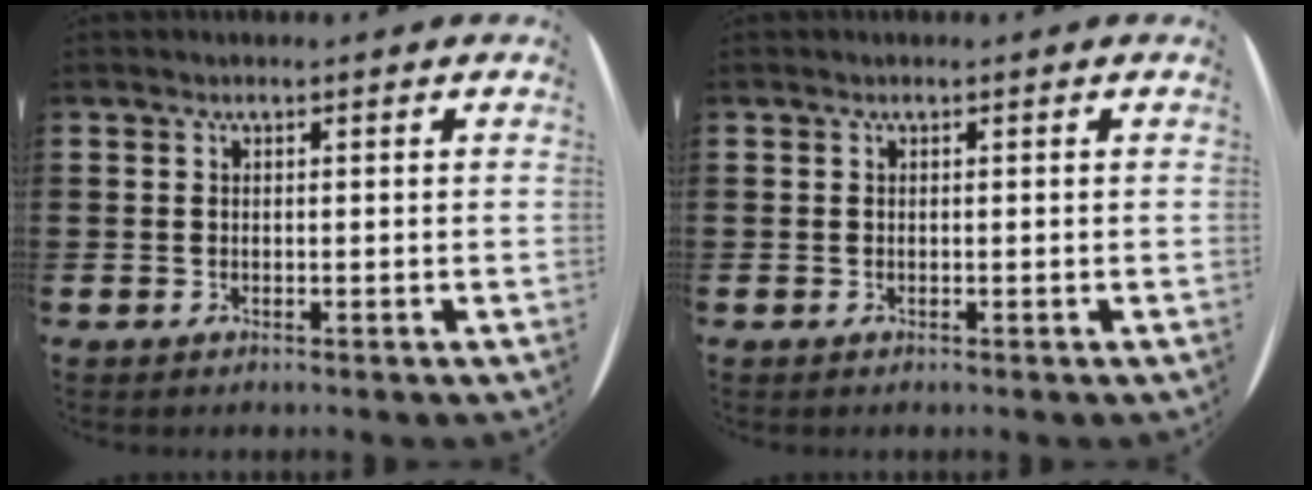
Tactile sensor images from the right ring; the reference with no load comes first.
{"total": 0.0}